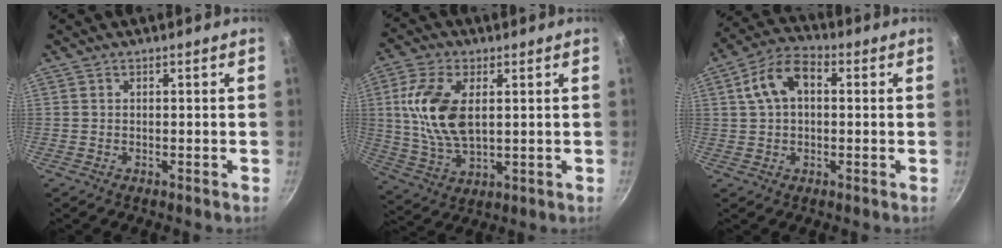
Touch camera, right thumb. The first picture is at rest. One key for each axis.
{"total": 13.3, "fx": 2.4, "fy": 7.2, "fz": 10.9, "tx": -0.212, "ty": -0.008, "tz": 0.050}
{"total": 9.6, "fx": 1.8, "fy": 6.1, "fz": 7.2, "tx": -0.121, "ty": 0.028, "tz": 0.020}